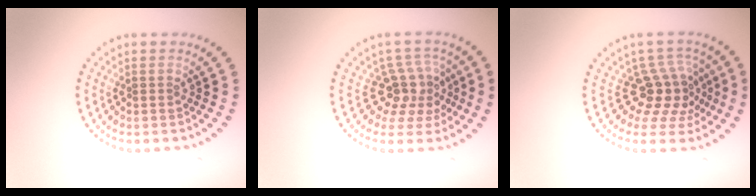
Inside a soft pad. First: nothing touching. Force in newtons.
{"total": 3.8, "press": 2.8, "slide": 2.6}
{"total": 3.9, "press": 3.0, "slide": 2.5}